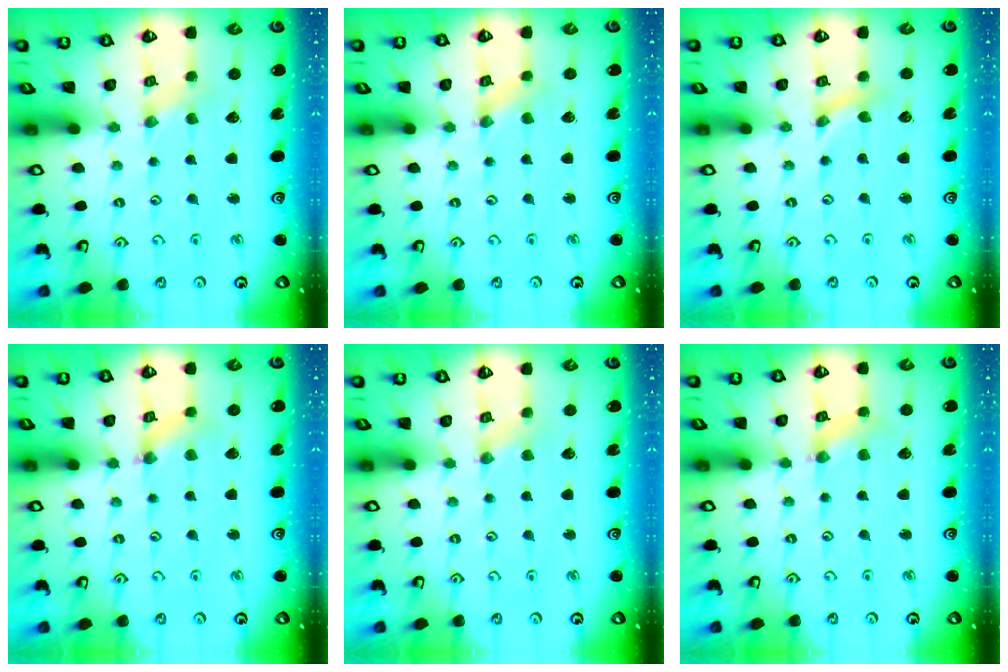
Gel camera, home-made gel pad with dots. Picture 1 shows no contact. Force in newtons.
{"total": 0.0}
{"total": 0.0}
{"total": 2.4, "press": 2.4, "slide": 0.2}
{"total": 2.0, "press": 2.0, "slide": 0.4}
{"total": 2.8, "press": 2.8, "slide": 0.3}